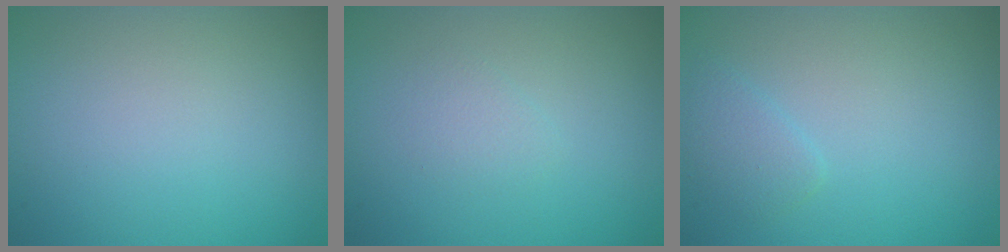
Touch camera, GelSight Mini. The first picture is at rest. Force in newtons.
{"total": 1.0, "press": 1.0, "slide": 0.0}
{"total": 1.4, "press": 1.4, "slide": 0.1}